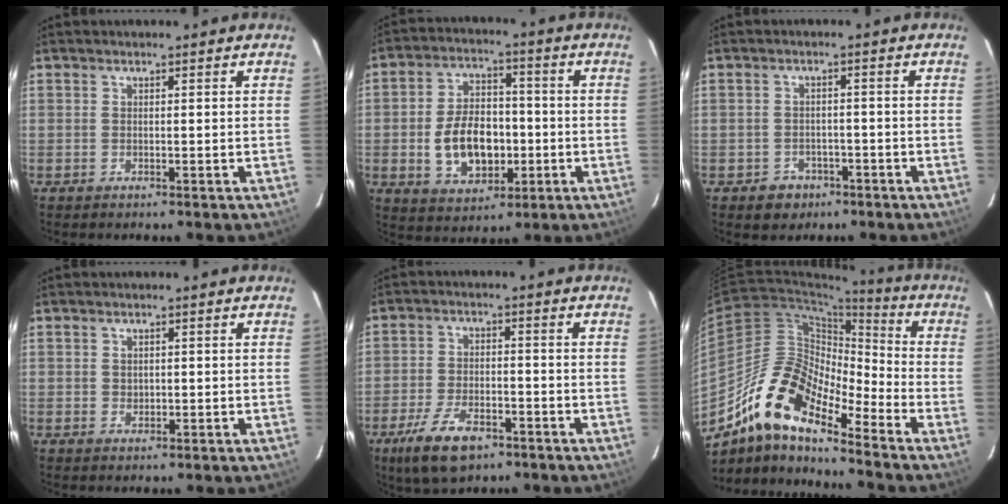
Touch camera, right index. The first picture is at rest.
{"total": 12.4, "force": [-2.5, 8.1, 9.1], "torque": [-0.183, 0.015, -0.026]}
{"total": 4.5, "force": [-2.5, 3.7, 0.7], "torque": [-0.028, 0.012, -0.027]}
{"total": 1.2, "force": [0.1, 1.2, 0.4], "torque": [-0.002, 0.002, 0.003]}
{"total": 10.7, "force": [-6.7, 4.7, 6.9], "torque": [-0.161, -0.014, -0.118]}
{"total": 16.4, "force": [-11.7, 4.9, 10.4], "torque": [-0.176, -0.001, -0.236]}